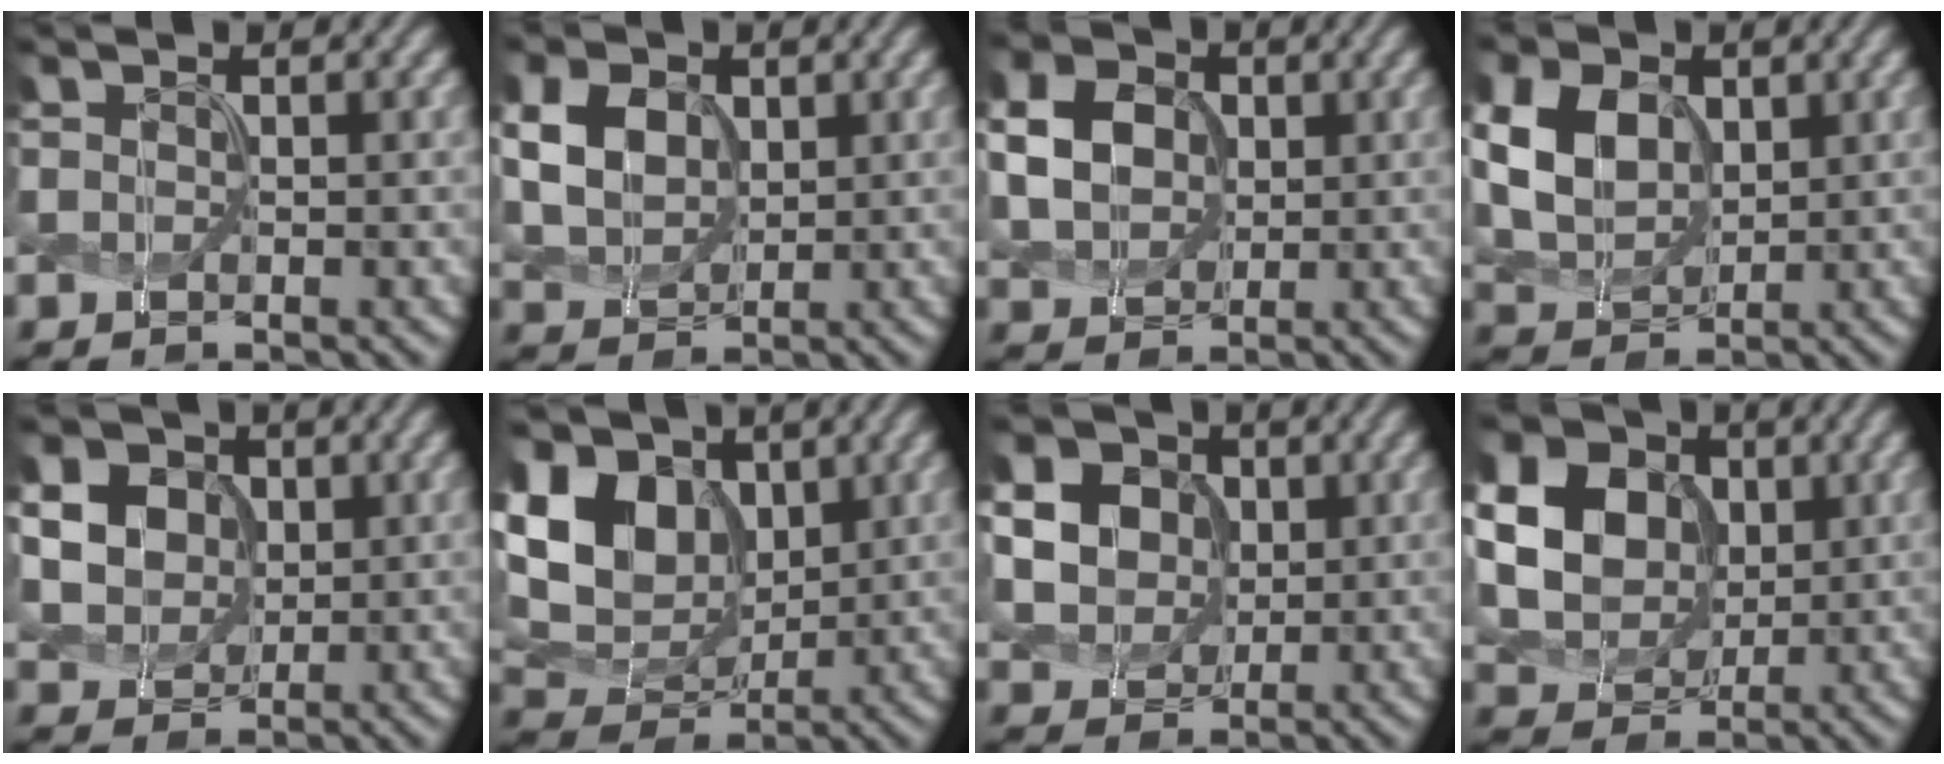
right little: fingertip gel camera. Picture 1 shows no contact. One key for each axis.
{"total": 4.6, "fx": 0.7, "fy": 3.5, "fz": 2.9, "tx": -0.079, "ty": 0.006, "tz": 0.017}
{"total": 5.2, "fx": 0.5, "fy": 4.2, "fz": 3.0, "tx": -0.093, "ty": 0.012, "tz": 0.012}
{"total": 5.8, "fx": 0.9, "fy": 4.2, "fz": 3.9, "tx": -0.094, "ty": 0.005, "tz": 0.023}
{"total": 9.7, "fx": 3.2, "fy": 7.9, "fz": 4.7, "tx": -0.125, "ty": 0.035, "tz": 0.056}
{"total": 9.1, "fx": 2.5, "fy": 6.9, "fz": 5.4, "tx": -0.142, "ty": 0.018, "tz": 0.041}
{"total": 11.6, "fx": 3.7, "fy": 9.6, "fz": 5.5, "tx": -0.147, "ty": 0.032, "tz": 0.072}
{"total": 13.1, "fx": 3.3, "fy": 10.6, "fz": 6.9, "tx": -0.174, "ty": 0.033, "tz": 0.069}